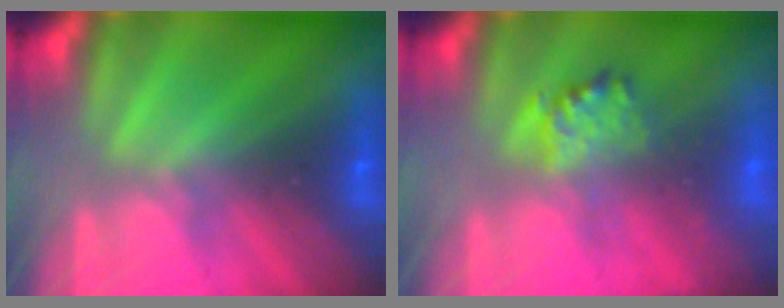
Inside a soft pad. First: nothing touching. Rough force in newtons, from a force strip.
{"total": 2.3}